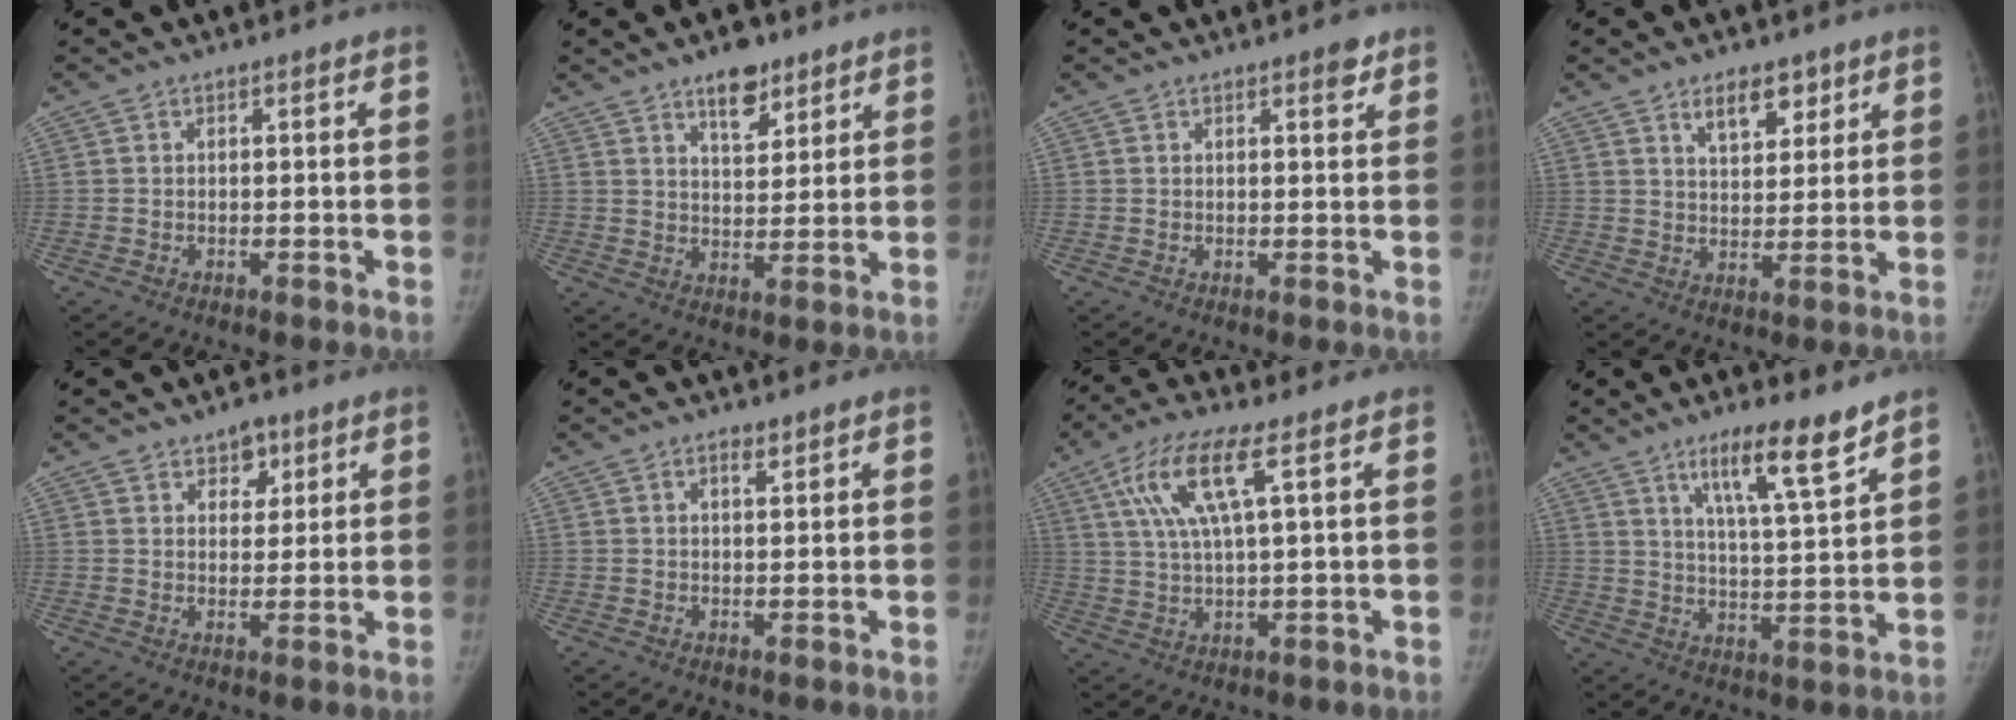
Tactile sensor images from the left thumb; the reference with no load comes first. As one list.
[{"total": 7.2, "force": [5.0, 3.3, 4.0], "torque": [-0.032, -0.030, 0.078]}, {"total": 2.0, "force": [1.3, 0.7, 1.3], "torque": [-0.012, -0.007, 0.017]}, {"total": 6.7, "force": [4.1, 3.4, 4.0], "torque": [-0.035, -0.026, 0.067]}, {"total": 4.5, "force": [2.6, 3.0, 2.0], "torque": [0.004, -0.013, 0.039]}, {"total": 1.6, "force": [1.1, 0.6, 1.0], "torque": [-0.012, -0.006, 0.018]}, {"total": 10.2, "force": [4.1, 2.0, 9.1], "torque": [-0.204, 0.002, 0.079]}, {"total": 10.9, "force": [7.4, 1.3, 7.9], "torque": [-0.122, -0.049, 0.126]}]